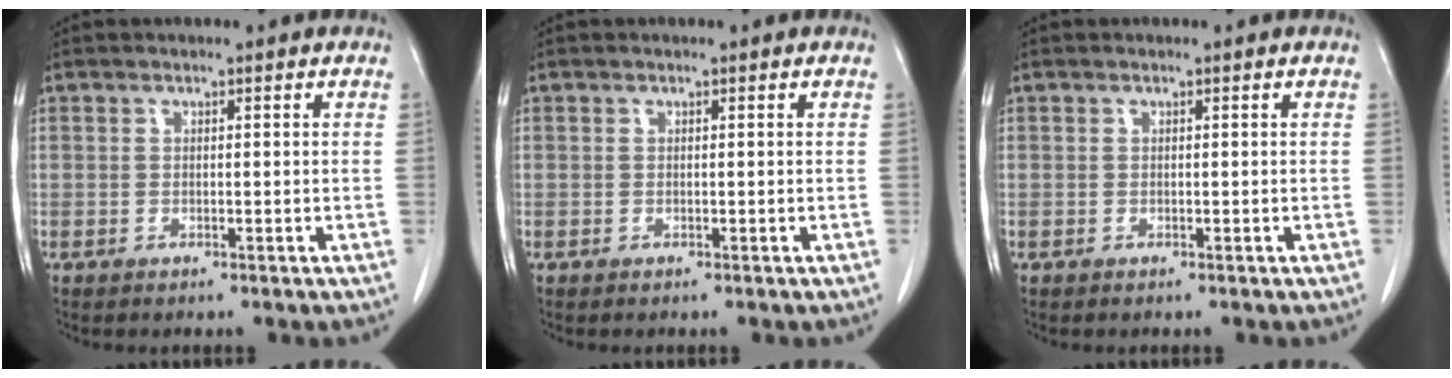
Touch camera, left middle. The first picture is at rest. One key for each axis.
{"total": 0.0}
{"total": 0.0}